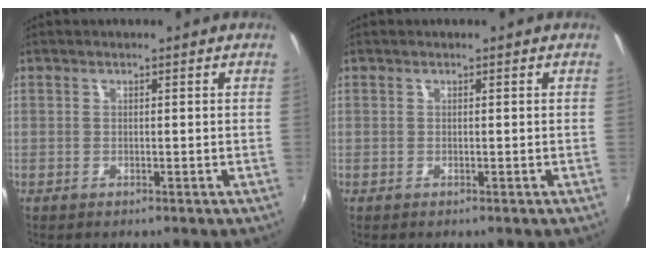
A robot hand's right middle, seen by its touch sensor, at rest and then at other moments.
{"total": 0.0}